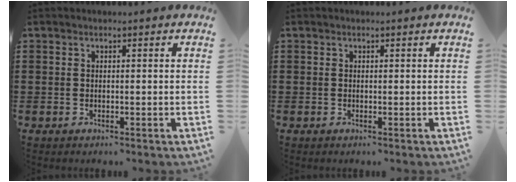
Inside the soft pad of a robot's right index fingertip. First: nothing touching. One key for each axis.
{"total": 0.0}